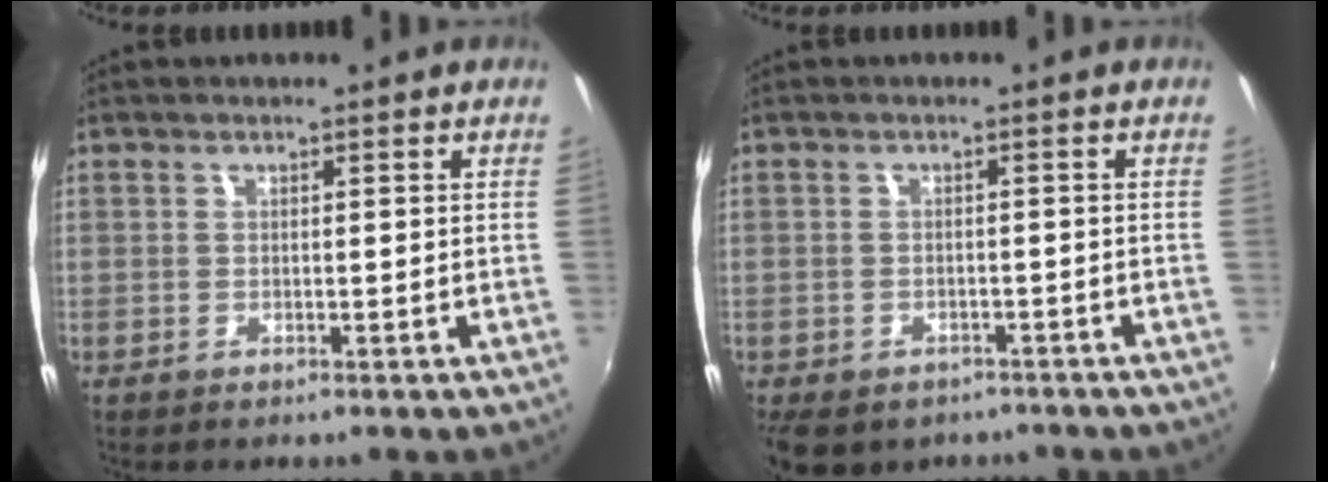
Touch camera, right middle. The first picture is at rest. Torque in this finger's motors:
{"motor_torque": [1.09, -1.05, 0.19, 0.09]}